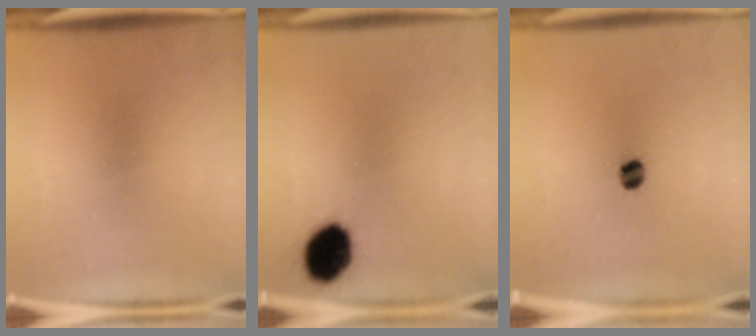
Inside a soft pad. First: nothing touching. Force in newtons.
{"total": 10.7}
{"total": 3.5}